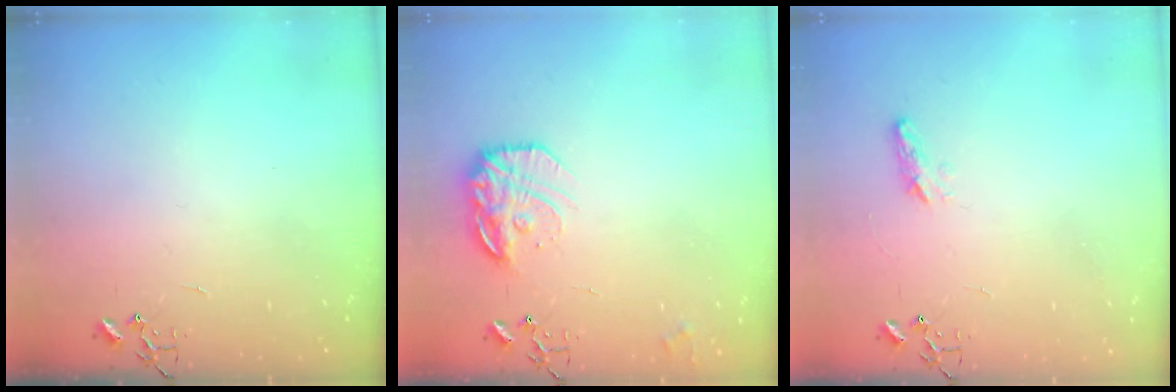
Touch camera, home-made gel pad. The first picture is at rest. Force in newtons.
{"total": 16.0, "press": 15.9, "slide": 1.3}
{"total": 6.5, "press": 6.4, "slide": 0.7}